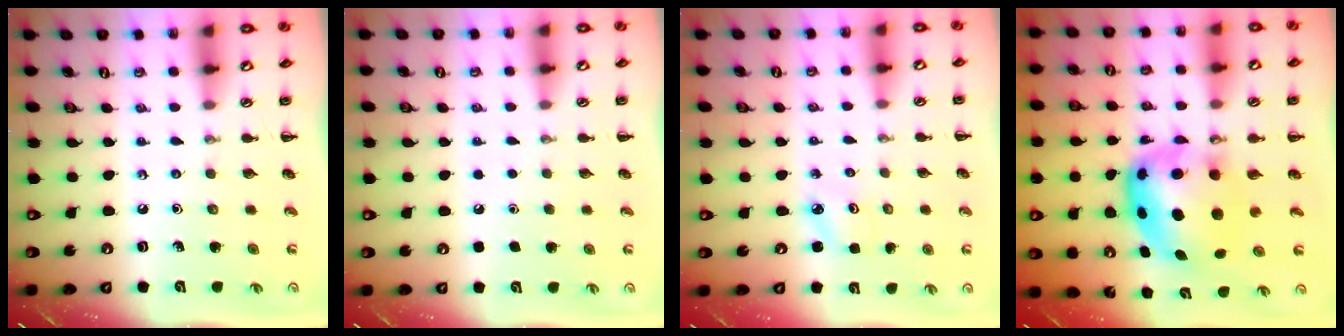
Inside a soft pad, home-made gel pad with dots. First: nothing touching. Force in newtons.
{"total": 1.6, "press": 1.6, "slide": 0.1}
{"total": 2.5, "press": 2.4, "slide": 0.6}
{"total": 8.9, "press": 8.6, "slide": 2.2}